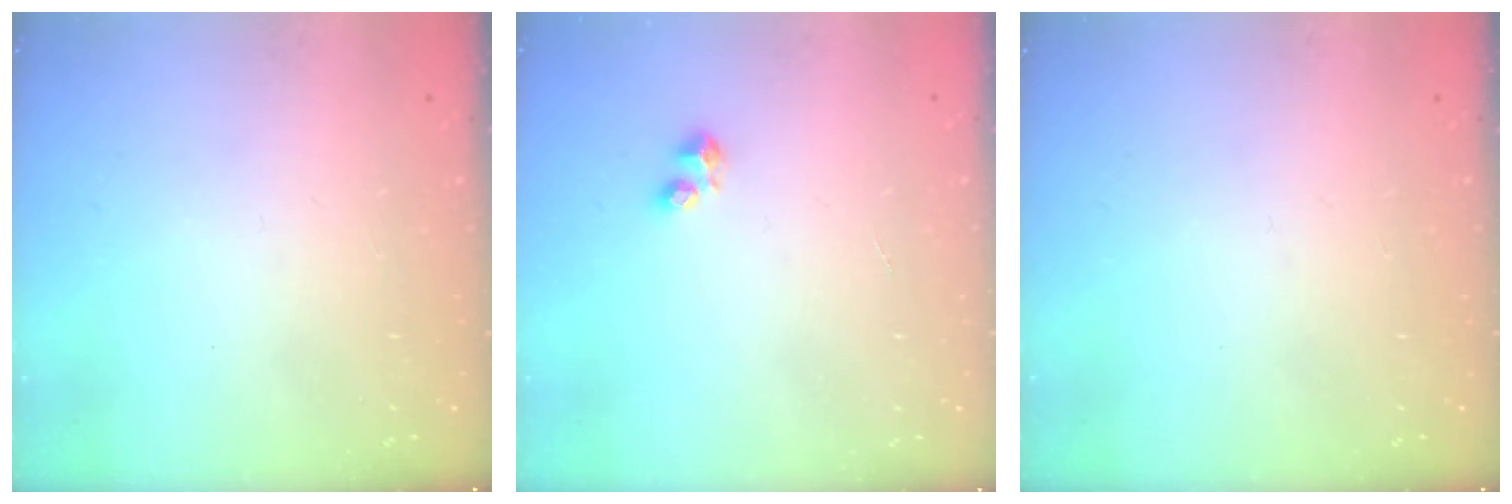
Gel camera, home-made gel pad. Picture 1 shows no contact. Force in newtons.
{"total": 2.9, "press": 2.8, "slide": 0.5}
{"total": 0.0}